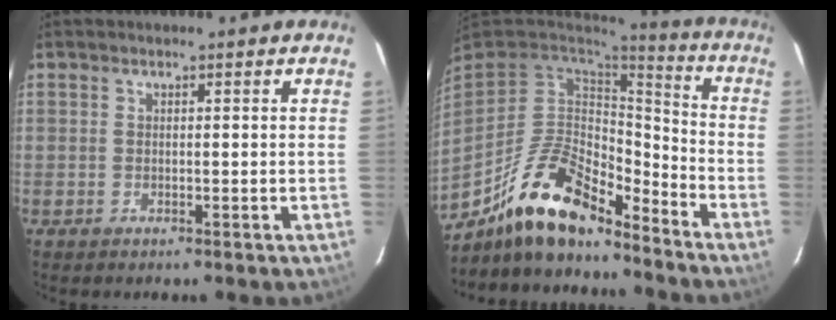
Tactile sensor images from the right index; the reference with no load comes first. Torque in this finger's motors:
{"motor_torque": [0.53, -0.59, 0.52, 0.17]}